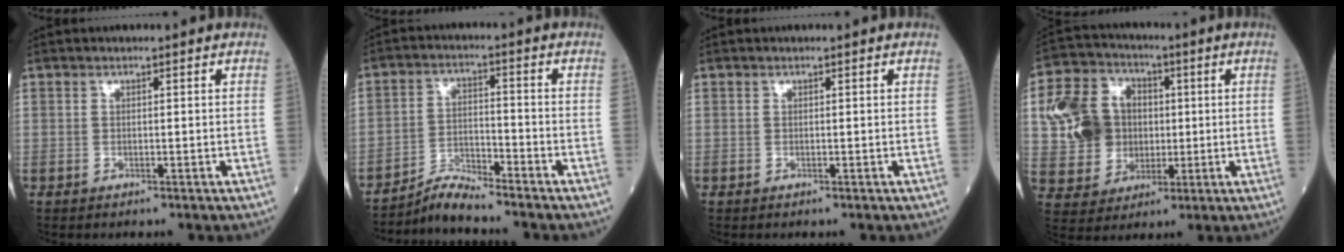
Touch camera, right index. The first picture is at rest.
{"total": 4.8, "force": [-4.7, -0.6, 0.5], "torque": [-0.016, -0.013, -0.086]}
{"total": 0.0}
{"total": 12.3, "force": [1.3, 10.8, 5.8], "torque": [-0.145, 0.039, 0.033]}